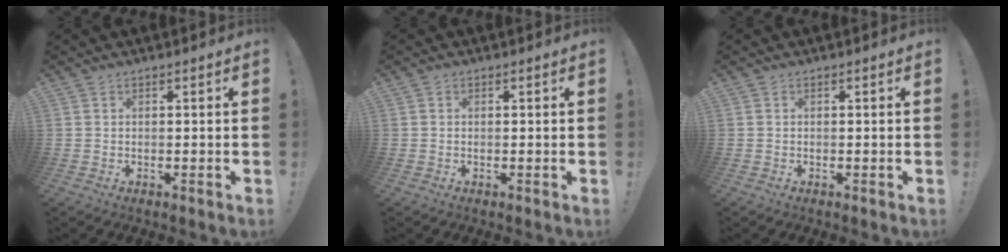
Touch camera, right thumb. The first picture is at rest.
{"total": 0.0}
{"total": 0.0}